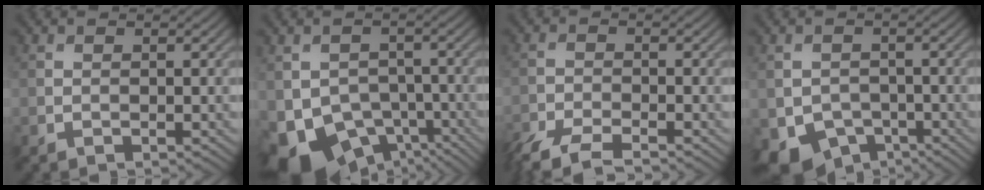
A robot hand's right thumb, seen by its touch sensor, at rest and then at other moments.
{"total": 10.7, "force": [-5.3, 7.5, 5.5], "torque": [-0.115, -0.036, -0.082]}
{"total": 5.1, "force": [-4.2, 1.1, 2.7], "torque": [-0.057, -0.014, -0.086]}
{"total": 6.4, "force": [-3.5, 4.6, 2.8], "torque": [-0.062, -0.024, -0.057]}